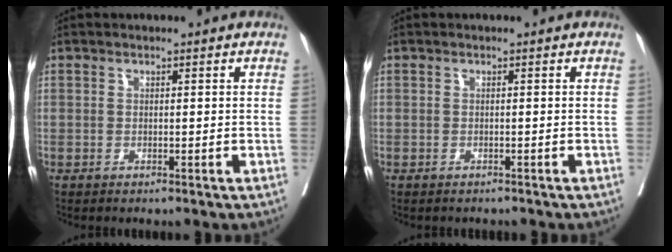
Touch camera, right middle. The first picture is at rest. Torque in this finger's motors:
{"motor_torque": [0.02, -0.05, -0.01, 0.00]}